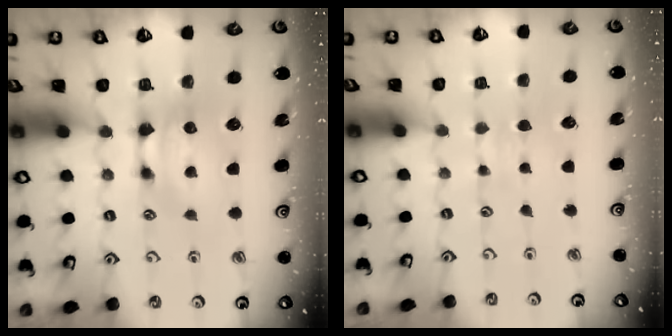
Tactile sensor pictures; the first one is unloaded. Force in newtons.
{"total": 3.8, "press": 3.8, "slide": 0.4}